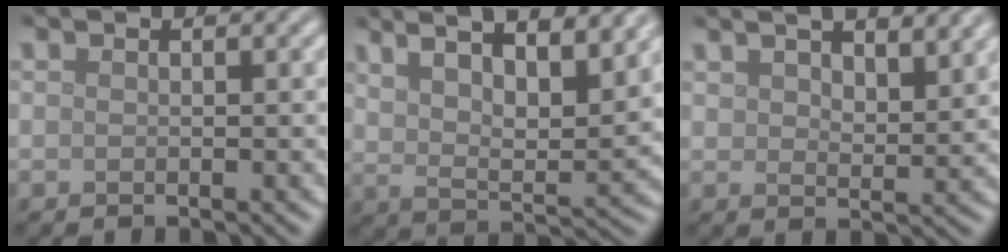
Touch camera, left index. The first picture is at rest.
{"total": 12.3, "force": [7.1, 4.2, 9.2], "torque": [-0.137, 0.025, 0.086]}
{"total": 6.9, "force": [4.5, 2.9, 4.4], "torque": [-0.057, 0.013, 0.058]}